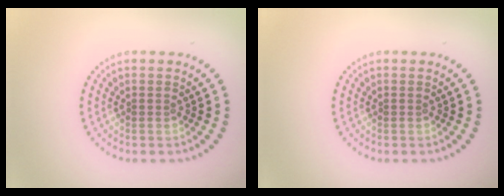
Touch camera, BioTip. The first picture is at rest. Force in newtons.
{"total": 0.0}